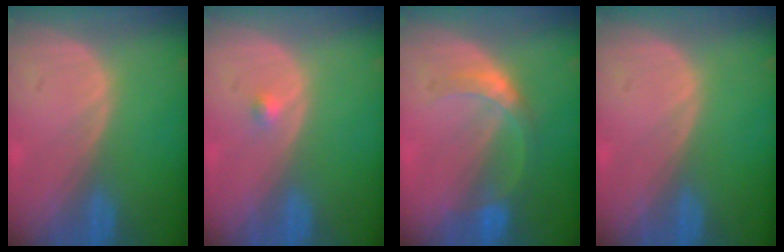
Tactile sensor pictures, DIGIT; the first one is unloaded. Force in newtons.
{"total": 1.1, "press": 0.9, "slide": 0.5}
{"total": 5.3, "press": 5.0, "slide": 1.9}
{"total": 0.0}